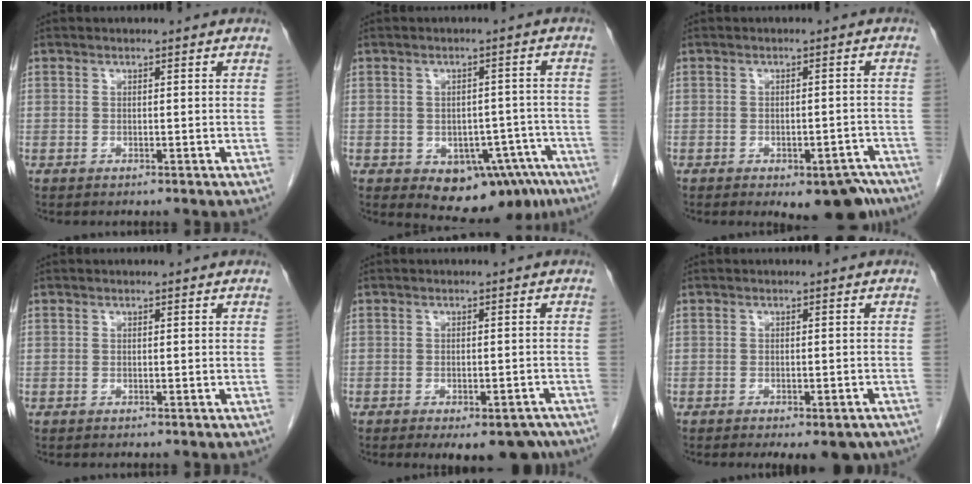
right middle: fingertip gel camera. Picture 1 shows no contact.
{"total": 11.1, "force": [-6.4, 6.3, 6.5], "torque": [-0.051, 0.018, -0.077]}
{"total": 8.3, "force": [-5.9, 3.4, 4.6], "torque": [-0.038, 0.015, -0.075]}
{"total": 0.0}
{"total": 8.1, "force": [-6.1, 3.4, 4.0], "torque": [-0.033, 0.001, -0.078]}
{"total": 5.5, "force": [-4.1, 2.0, 3.1], "torque": [-0.031, -0.003, -0.054]}